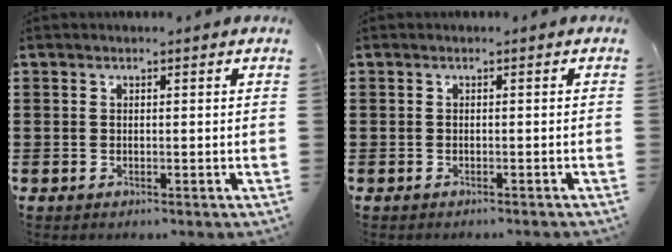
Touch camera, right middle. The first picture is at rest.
{"total": 0.6, "force": [-0.5, 0.1, -0.1], "torque": [0.001, 0.000, -0.012]}